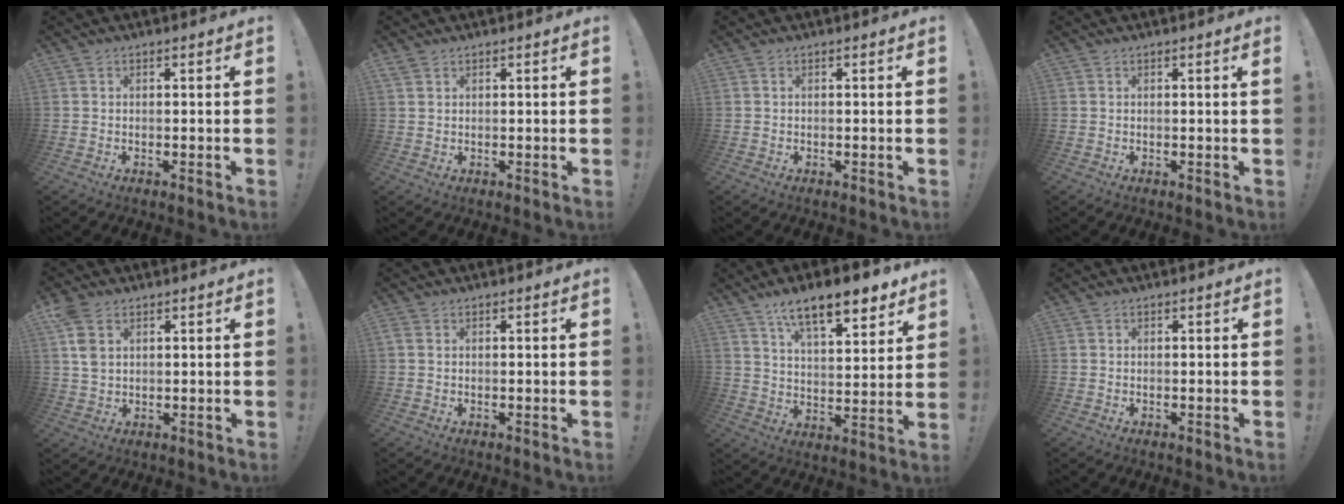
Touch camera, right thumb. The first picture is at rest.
{"total": 1.5, "force": [1.1, 0.9, 0.6], "torque": [-0.005, -0.003, 0.021]}
{"total": 0.0}
{"total": 0.8, "force": [0.3, -0.4, 0.6], "torque": [-0.004, -0.005, 0.003]}
{"total": 6.8, "force": [2.8, 4.7, 4.0], "torque": [-0.074, -0.002, 0.055]}
{"total": 1.0, "force": [0.4, 0.8, 0.5], "torque": [-0.014, 0.004, 0.010]}
{"total": 13.6, "force": [9.5, 4.3, 8.8], "torque": [-0.142, -0.056, 0.160]}
{"total": 0.0}